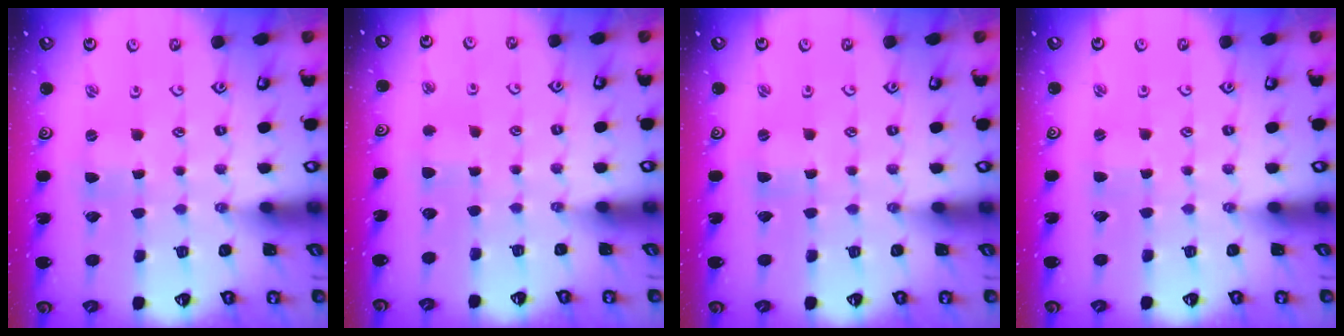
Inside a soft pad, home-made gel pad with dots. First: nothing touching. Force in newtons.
{"total": 3.1, "press": 3.0, "slide": 0.5}
{"total": 0.0}
{"total": 1.7, "press": 1.7, "slide": 0.2}